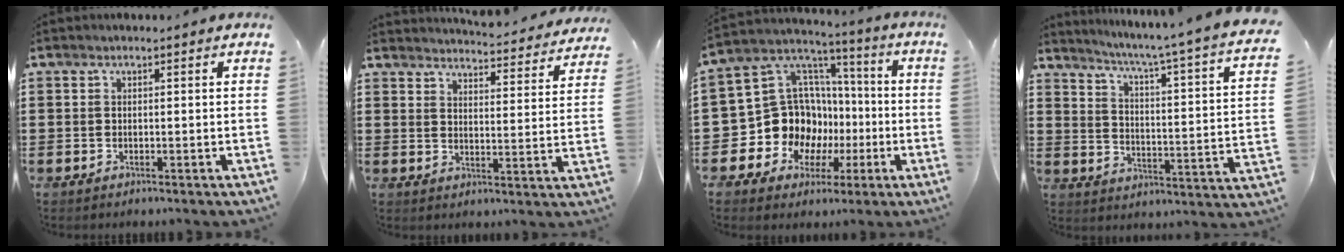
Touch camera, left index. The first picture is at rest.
{"total": 4.2, "force": [4.1, -0.5, 0.4], "torque": [-0.012, -0.039, 0.065]}
{"total": 14.0, "force": [-3.0, 12.6, 5.2], "torque": [-0.151, -0.012, -0.038]}
{"total": 4.4, "force": [3.2, -1.4, 2.7], "torque": [-0.068, -0.047, 0.038]}